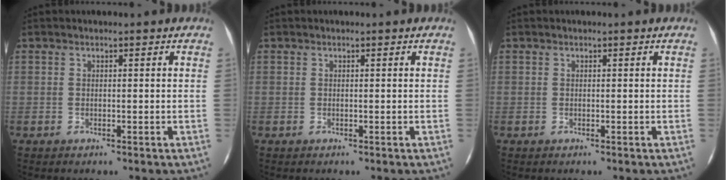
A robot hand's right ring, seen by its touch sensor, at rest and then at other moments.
{"total": 0.0}
{"total": 0.0}